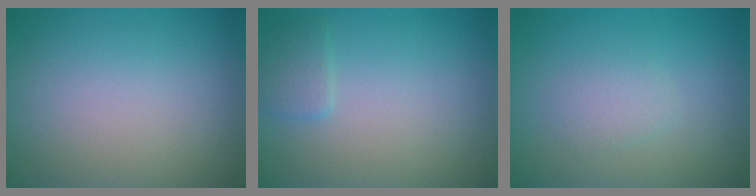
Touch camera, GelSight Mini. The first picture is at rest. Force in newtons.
{"total": 1.4, "press": 1.4, "slide": 0.1}
{"total": 1.4, "press": 1.4, "slide": 0.1}